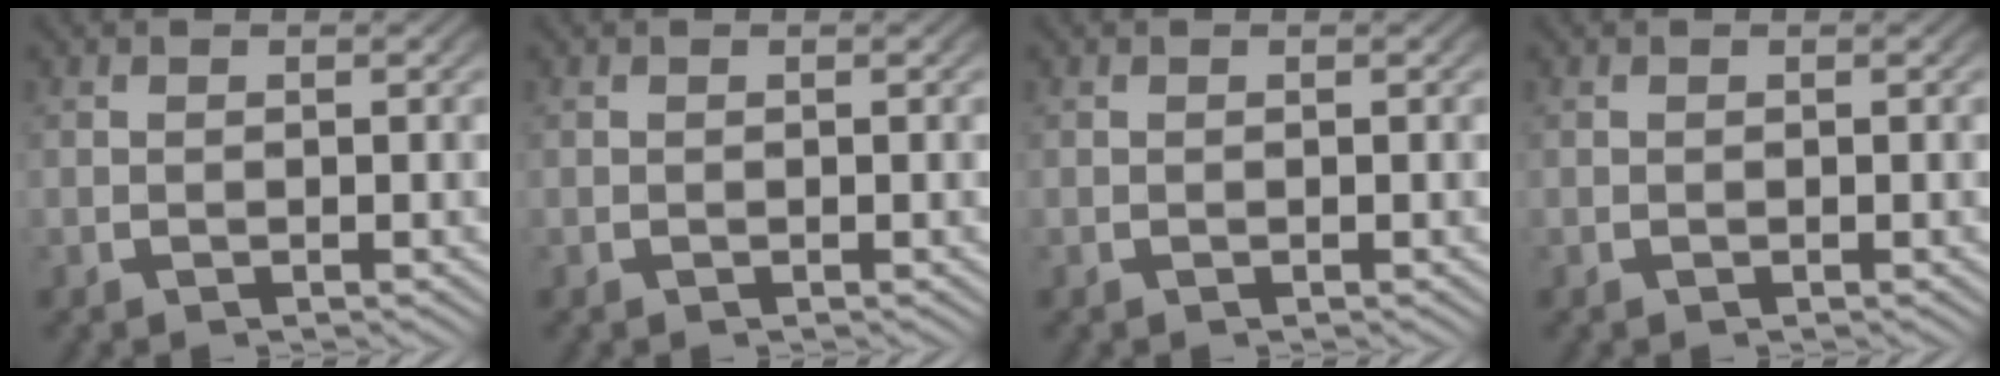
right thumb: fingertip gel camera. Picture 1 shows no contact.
{"total": 0.0}
{"total": 0.0}
{"total": 0.0}